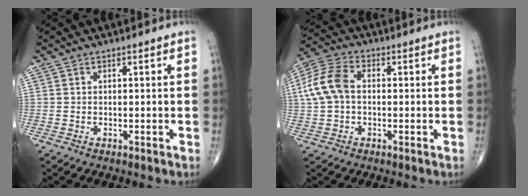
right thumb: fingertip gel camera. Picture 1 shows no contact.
{"total": 9.4, "force": [0.6, 6.5, 6.8], "torque": [-0.150, 0.026, 0.003]}